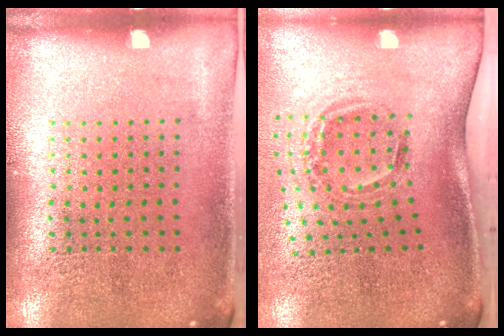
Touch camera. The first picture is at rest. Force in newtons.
{"total": 2.1, "press": 1.2, "slide": 1.7}